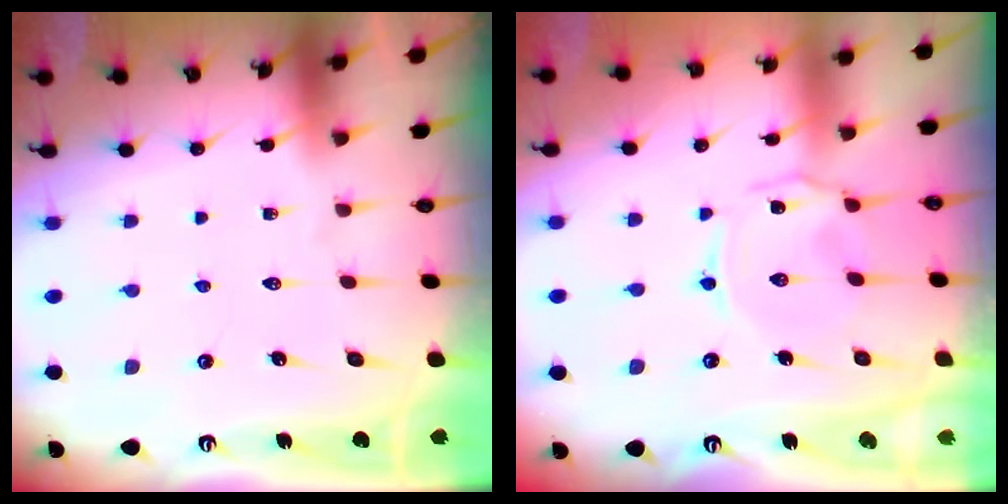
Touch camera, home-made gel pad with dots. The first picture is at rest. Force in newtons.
{"total": 2.1, "press": 2.0, "slide": 0.7}